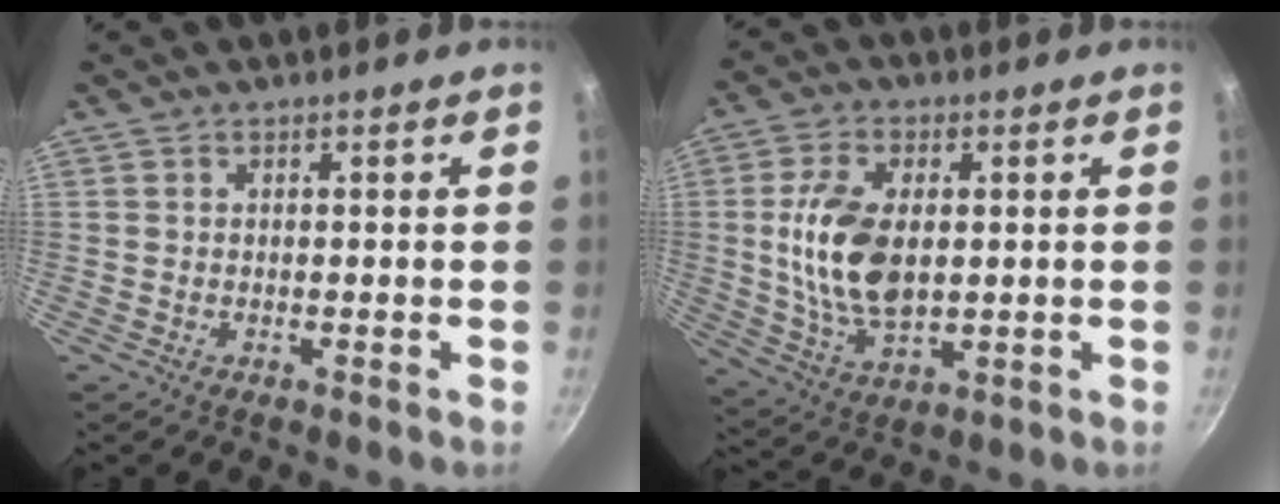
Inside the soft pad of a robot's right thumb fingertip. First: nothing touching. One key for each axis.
{"total": 13.6, "fx": 1.1, "fy": 7.8, "fz": 11.1, "tx": -0.203, "ty": -0.005, "tz": 0.026}